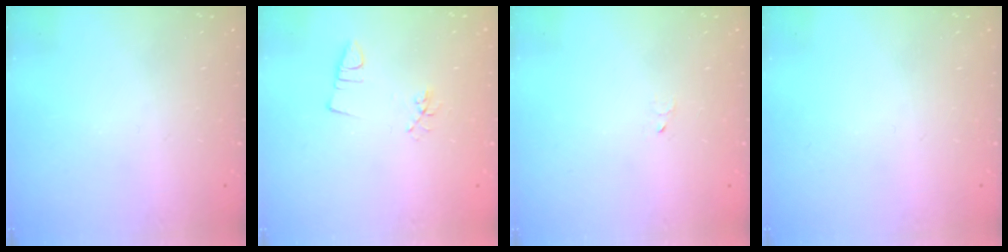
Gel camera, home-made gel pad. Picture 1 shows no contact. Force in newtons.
{"total": 2.6, "press": 2.3, "slide": 1.3}
{"total": 2.4, "press": 2.4, "slide": 0.2}
{"total": 0.0}